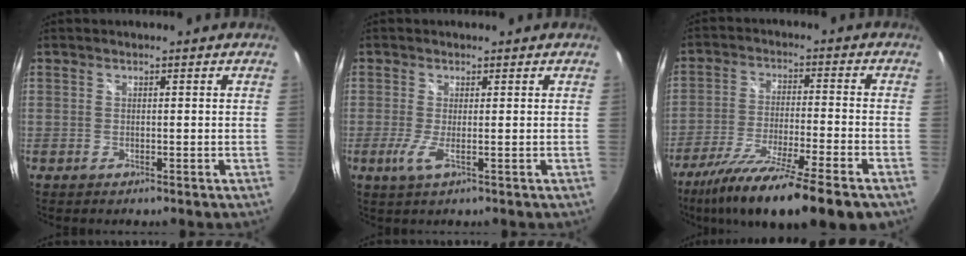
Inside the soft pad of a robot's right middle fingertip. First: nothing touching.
{"total": 2.5, "force": [-0.3, -0.1, 2.5], "torque": [-0.054, -0.009, -0.011]}
{"total": 18.5, "force": [-13.6, 1.2, 12.4], "torque": [-0.230, -0.051, -0.228]}